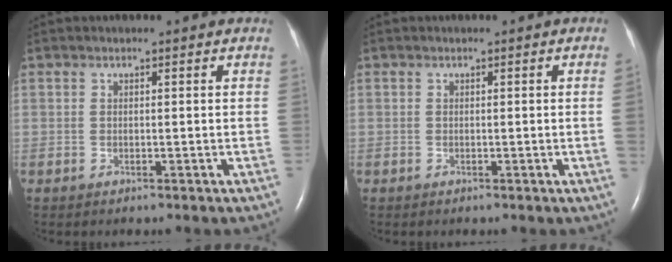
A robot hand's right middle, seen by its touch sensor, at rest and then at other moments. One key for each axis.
{"total": 0.8, "fx": -0.1, "fy": -0.4, "fz": 0.7, "tx": 0.000, "ty": 0.002, "tz": -0.003}